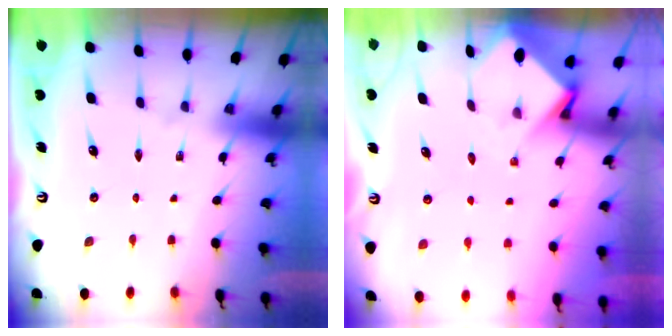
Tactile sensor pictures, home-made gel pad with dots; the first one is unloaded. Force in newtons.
{"total": 3.7, "press": 3.7, "slide": 0.3}